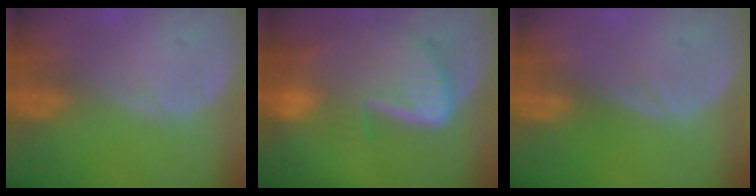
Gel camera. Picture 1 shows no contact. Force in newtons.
{"total": 8.8, "press": 7.9, "slide": 4.0}
{"total": 0.0}